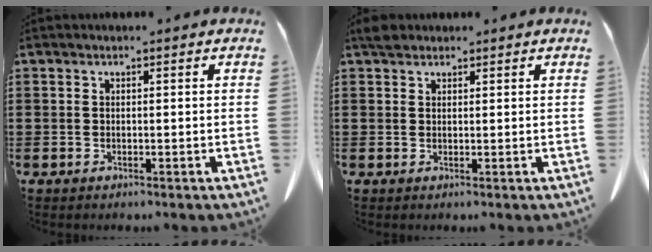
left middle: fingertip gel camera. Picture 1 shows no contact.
{"total": 2.0, "force": [1.6, 0.9, 0.7], "torque": [-0.020, 0.005, 0.031]}